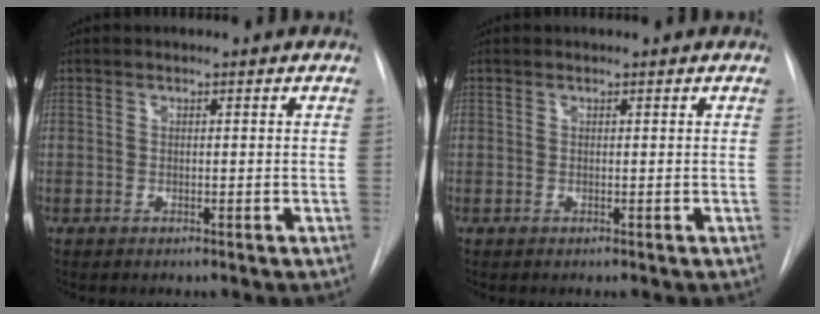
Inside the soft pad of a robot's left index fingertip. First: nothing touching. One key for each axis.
{"total": 0.9, "fx": 0.9, "fy": 0.0, "fz": 0.1, "tx": -0.006, "ty": 0.011, "tz": 0.012}